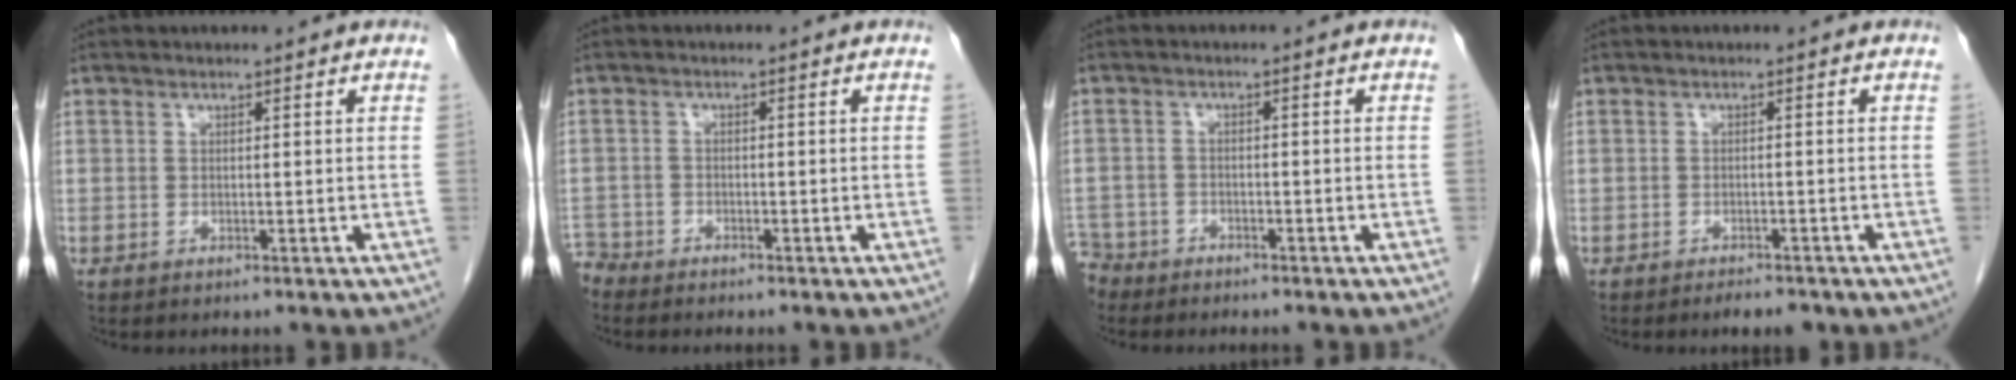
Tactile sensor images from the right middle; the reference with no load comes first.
{"total": 2.9, "force": [-2.8, 0.8, -0.3], "torque": [0.004, -0.004, -0.055]}
{"total": 4.9, "force": [-4.2, 2.5, -0.3], "torque": [0.001, -0.001, -0.084]}
{"total": 2.5, "force": [-2.0, 0.8, 1.2], "torque": [-0.018, -0.001, -0.023]}